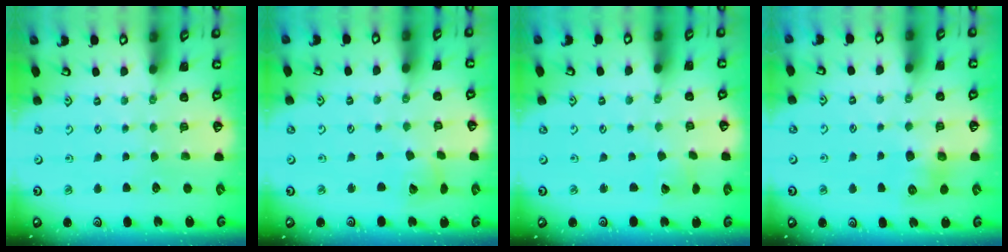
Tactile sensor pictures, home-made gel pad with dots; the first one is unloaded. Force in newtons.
{"total": 5.5, "press": 5.4, "slide": 0.6}
{"total": 3.8, "press": 3.8, "slide": 0.4}
{"total": 7.1, "press": 7.1, "slide": 0.1}